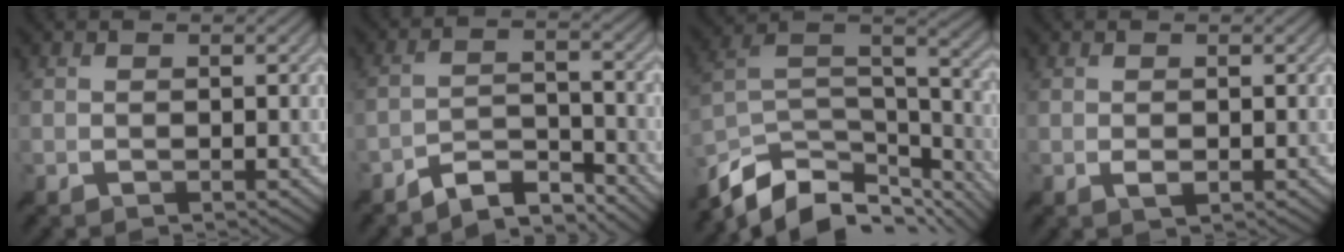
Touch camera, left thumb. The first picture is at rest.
{"total": 5.7, "force": [-5.2, 1.4, 2.1], "torque": [-0.041, 0.001, -0.098]}
{"total": 13.9, "force": [-10.6, 6.0, 6.6], "torque": [-0.158, -0.005, -0.179]}
{"total": 1.0, "force": [-0.2, 0.6, 0.8], "torque": [-0.018, -0.002, -0.004]}